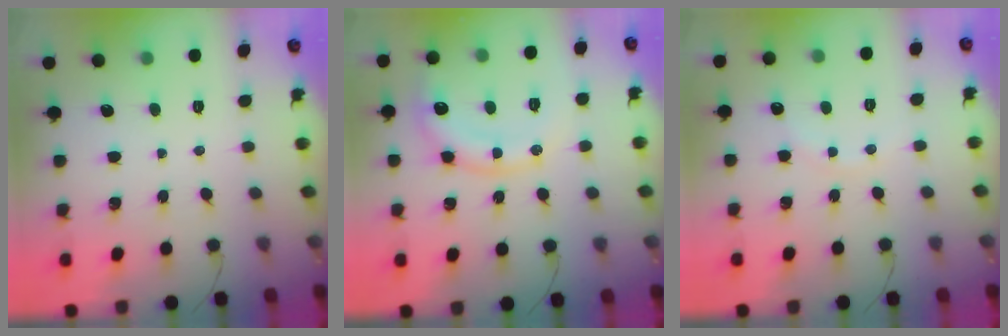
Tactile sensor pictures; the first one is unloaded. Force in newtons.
{"total": 13.7, "press": 13.7, "slide": 1.0}
{"total": 4.5, "press": 4.3, "slide": 1.3}